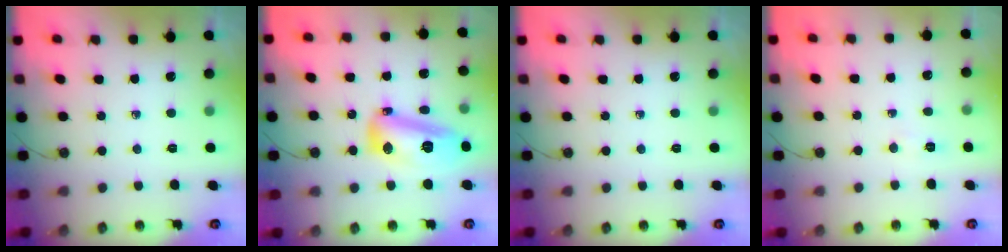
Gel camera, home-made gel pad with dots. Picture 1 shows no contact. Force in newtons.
{"total": 15.0, "press": 15.0, "slide": 1.3}
{"total": 0.0}
{"total": 3.0, "press": 3.0, "slide": 0.5}